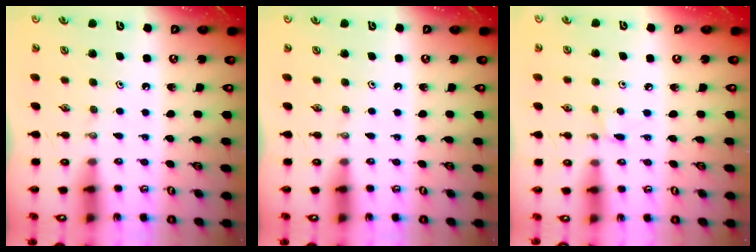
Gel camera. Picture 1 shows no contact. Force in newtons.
{"total": 0.0}
{"total": 2.6, "press": 2.6, "slide": 0.3}